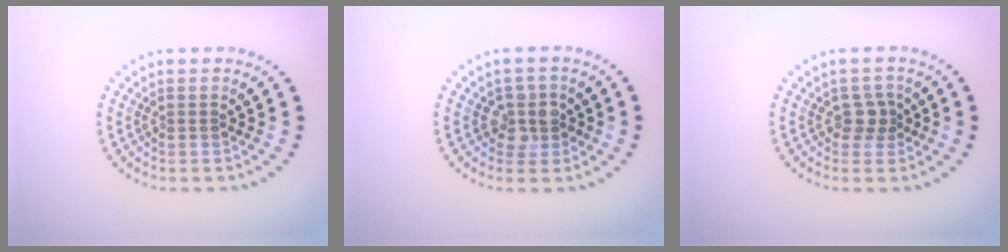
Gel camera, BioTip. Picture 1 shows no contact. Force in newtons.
{"total": 2.2, "press": 2.0, "slide": 0.9}
{"total": 1.8, "press": 1.4, "slide": 1.1}